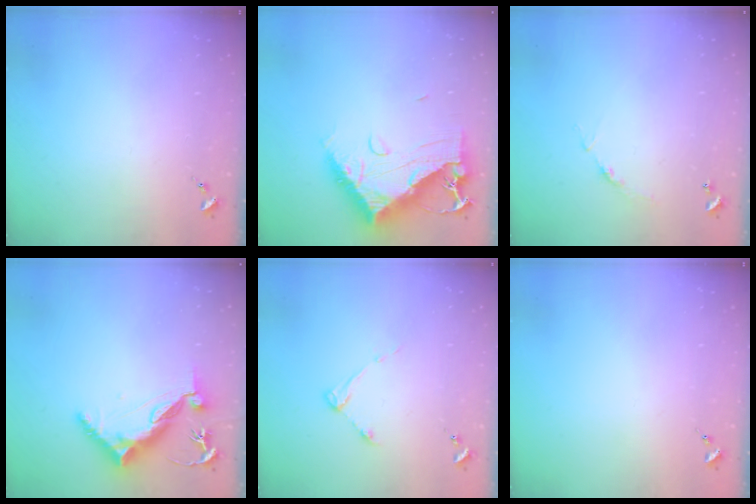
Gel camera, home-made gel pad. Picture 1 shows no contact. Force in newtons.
{"total": 15.7, "press": 15.6, "slide": 1.5}
{"total": 5.1, "press": 5.1, "slide": 0.4}
{"total": 10.7, "press": 10.6, "slide": 1.2}
{"total": 4.3, "press": 4.3, "slide": 0.6}
{"total": 0.0}